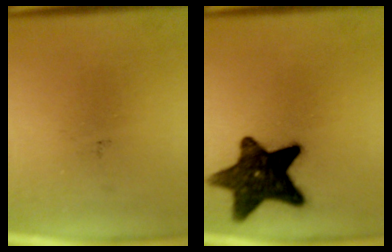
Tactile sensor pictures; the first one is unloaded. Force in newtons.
{"total": 13.4}